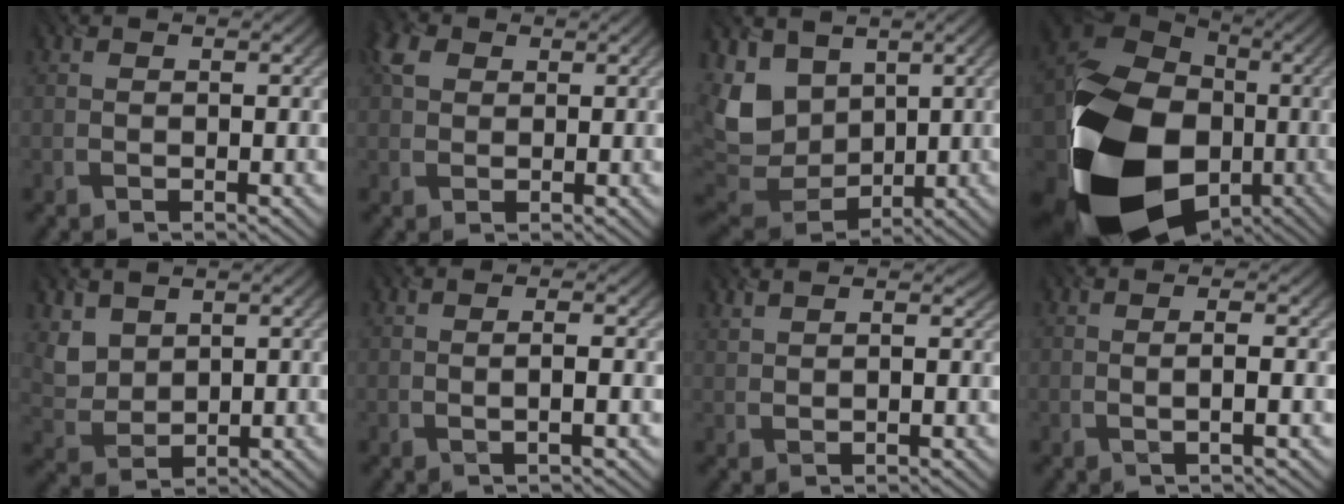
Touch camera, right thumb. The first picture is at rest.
{"total": 3.0, "force": [1.2, 2.3, 1.5], "torque": [-0.039, 0.007, 0.018]}
{"total": 11.0, "force": [3.3, 8.2, 6.5], "torque": [-0.193, -0.010, 0.072]}
{"total": 21.3, "force": [-6.9, 15.9, 12.4], "torque": [-0.298, -0.043, -0.118]}
{"total": 4.3, "force": [2.5, 2.9, 1.9], "torque": [-0.057, -0.010, 0.056]}
{"total": 1.9, "force": [0.0, 0.2, 1.9], "torque": [-0.037, 0.002, -0.006]}
{"total": 1.8, "force": [1.5, 0.3, 1.0], "torque": [-0.024, 0.001, 0.029]}
{"total": 2.3, "force": [0.0, 0.3, 2.3], "torque": [-0.041, 0.004, -0.007]}